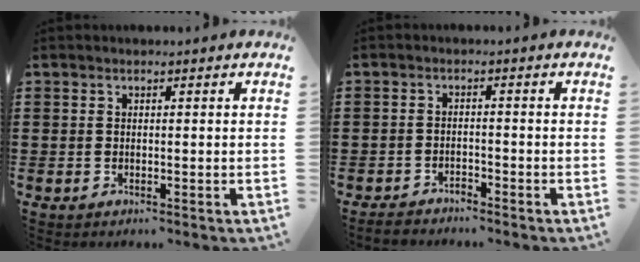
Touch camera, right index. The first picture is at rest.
{"total": 1.9, "force": [-1.9, 0.2, -0.1], "torque": [-0.005, 0.002, -0.041]}